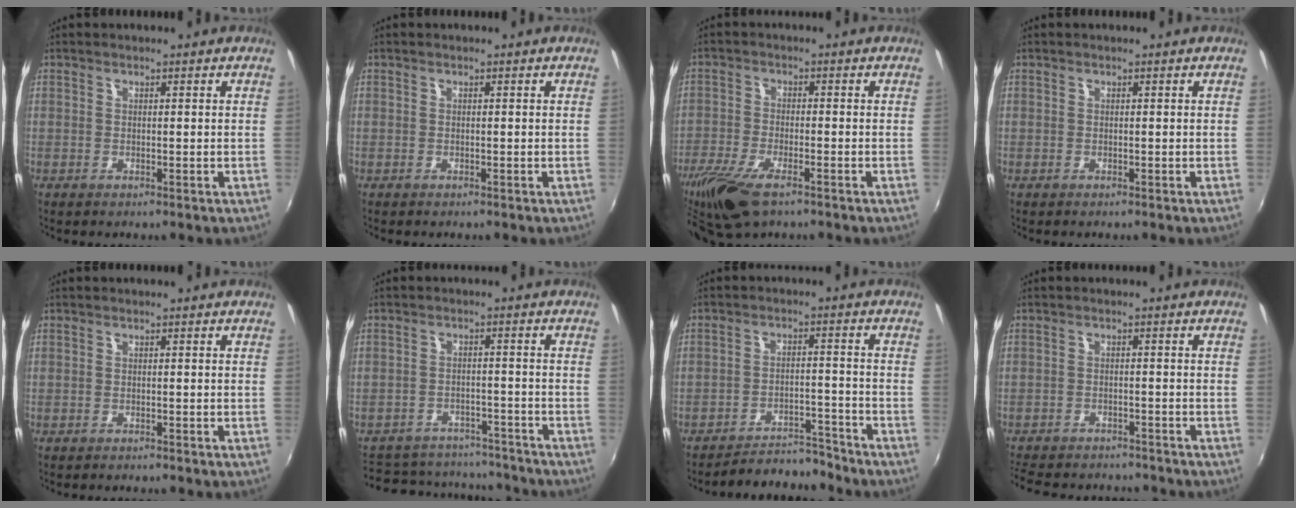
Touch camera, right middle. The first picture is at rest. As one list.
[{"total": 0.0}, {"total": 11.1, "force": [-7.5, 3.7, 7.3], "torque": [-0.173, -0.036, -0.145]}, {"total": 0.0}, {"total": 0.8, "force": [-0.8, -0.1, 0.0], "torque": [-0.002, -0.005, -0.014]}, {"total": 15.8, "force": [-13.3, 7.1, 4.7], "torque": [-0.120, 0.029, -0.169]}, {"total": 8.7, "force": [-8.5, 1.4, 1.3], "torque": [-0.040, 0.012, -0.122]}, {"total": 12.5, "force": [-11.0, 4.1, 4.2], "torque": [-0.112, -0.009, -0.166]}]